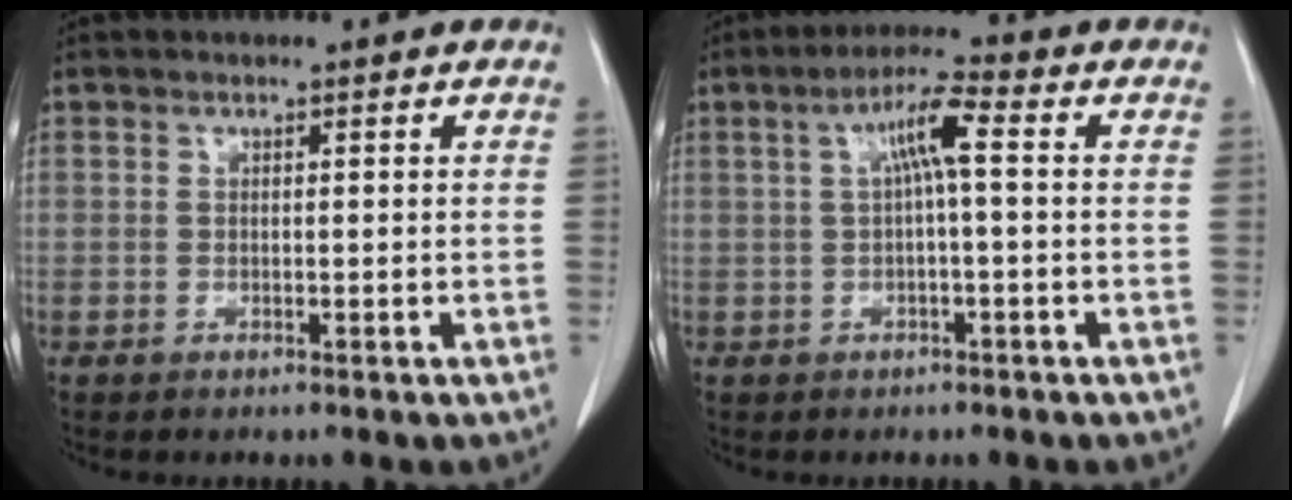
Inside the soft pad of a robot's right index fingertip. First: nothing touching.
{"total": 5.4, "force": [0.8, 0.4, 5.3], "torque": [-0.099, 0.018, 0.015]}